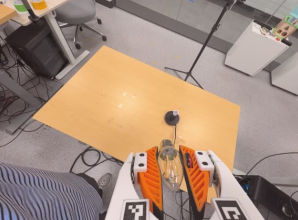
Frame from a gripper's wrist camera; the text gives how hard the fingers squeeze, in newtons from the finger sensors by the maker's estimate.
{"total": 23.1, "left": 24.5, "right": 21.7}